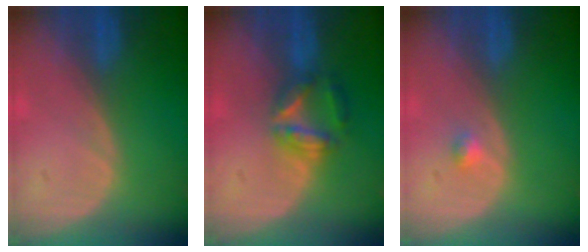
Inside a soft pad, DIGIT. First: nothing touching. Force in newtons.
{"total": 5.8, "press": 5.4, "slide": 2.3}
{"total": 1.2, "press": 1.1, "slide": 0.6}